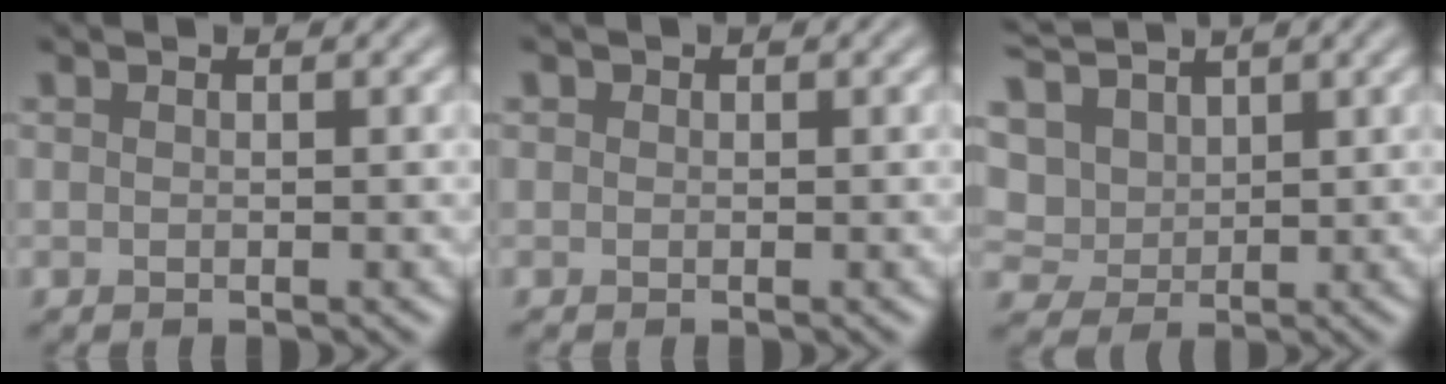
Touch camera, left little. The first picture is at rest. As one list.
[{"total": 0.7, "force": [0.2, 0.6, 0.2], "torque": [-0.002, -0.003, 0.000]}, {"total": 8.5, "force": [3.7, 6.4, 4.3], "torque": [-0.123, 0.023, 0.053]}]